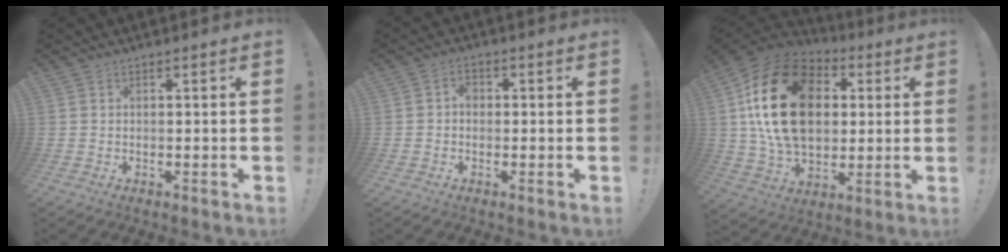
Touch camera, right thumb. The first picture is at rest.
{"total": 2.7, "force": [-0.4, 1.9, 1.8], "torque": [-0.026, 0.007, -0.011]}
{"total": 26.8, "force": [5.3, 18.4, 18.8], "torque": [-0.334, -0.004, 0.102]}